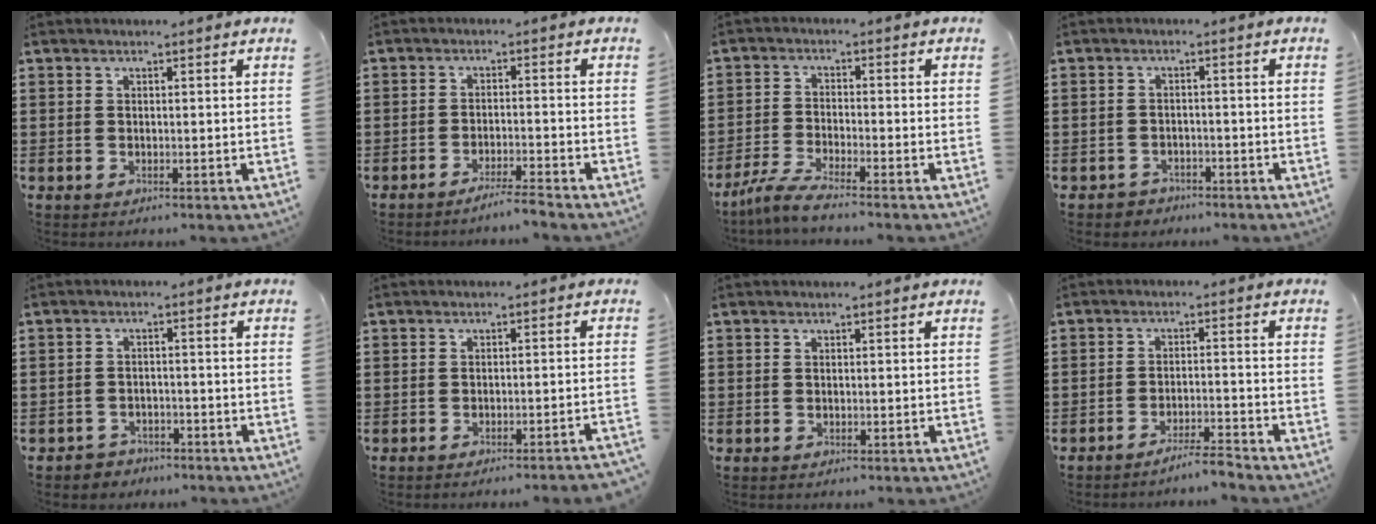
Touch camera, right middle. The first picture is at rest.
{"total": 3.0, "force": [-2.8, -0.4, 0.9], "torque": [-0.014, 0.000, -0.056]}
{"total": 4.0, "force": [-3.6, -0.1, 1.9], "torque": [-0.055, -0.012, -0.074]}
{"total": 1.8, "force": [-1.6, 0.7, -0.1], "torque": [-0.005, 0.003, -0.038]}
{"total": 2.2, "force": [-2.1, 0.8, -0.2], "torque": [-0.005, 0.003, -0.047]}
{"total": 1.7, "force": [-1.5, -0.4, 0.6], "torque": [-0.009, 0.003, -0.031]}
{"total": 0.0}
{"total": 3.6, "force": [-3.5, -0.4, 1.0], "torque": [-0.016, -0.001, -0.069]}